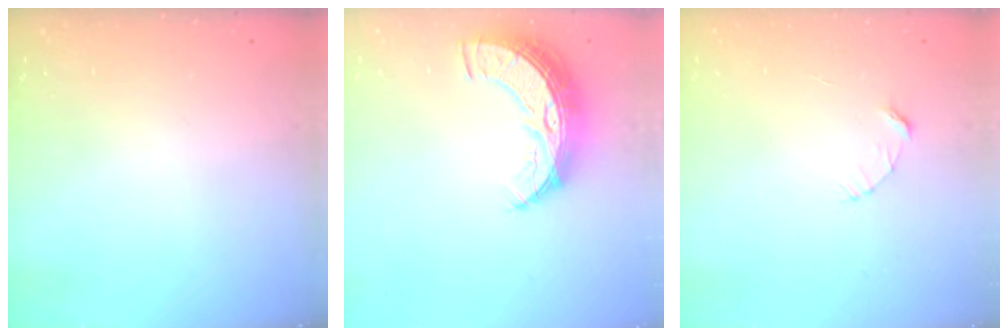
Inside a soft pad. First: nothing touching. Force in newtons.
{"total": 11.5, "press": 11.5, "slide": 0.9}
{"total": 2.7, "press": 2.7, "slide": 0.3}